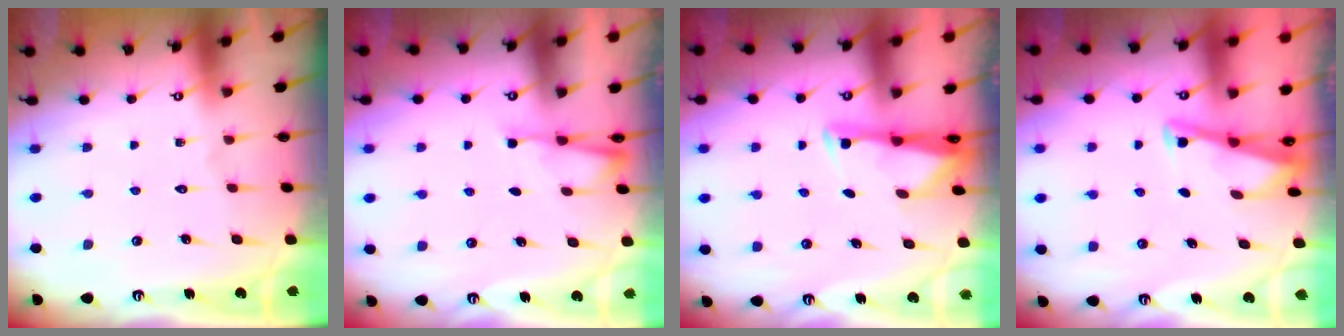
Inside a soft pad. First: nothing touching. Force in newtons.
{"total": 2.5, "press": 2.4, "slide": 0.4}
{"total": 2.9, "press": 2.9, "slide": 0.4}
{"total": 3.0, "press": 3.0, "slide": 0.3}